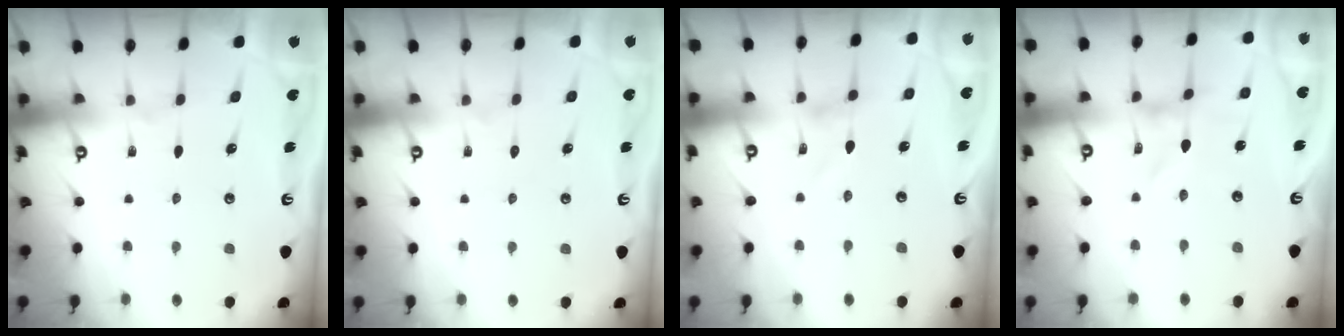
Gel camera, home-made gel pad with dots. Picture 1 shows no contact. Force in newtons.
{"total": 1.8, "press": 1.8, "slide": 0.1}
{"total": 0.7, "press": 0.7, "slide": 0.1}
{"total": 0.0}